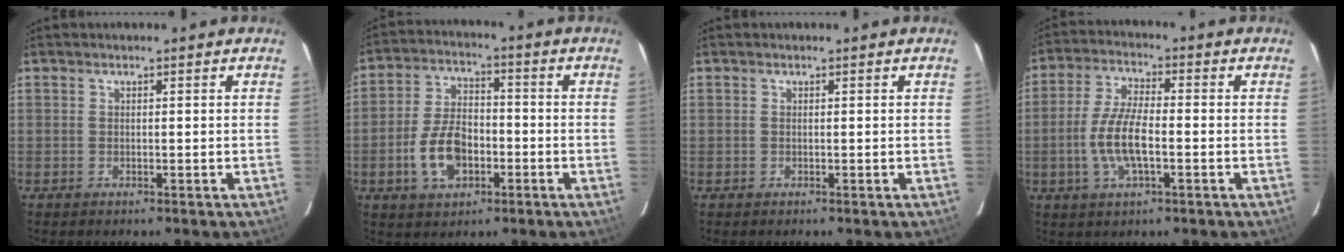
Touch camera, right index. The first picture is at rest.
{"total": 10.2, "force": [-3.5, 6.0, 7.4], "torque": [-0.155, 0.013, -0.057]}
{"total": 0.0}
{"total": 9.1, "force": [-2.2, 3.1, 8.3], "torque": [-0.172, 0.000, -0.044]}